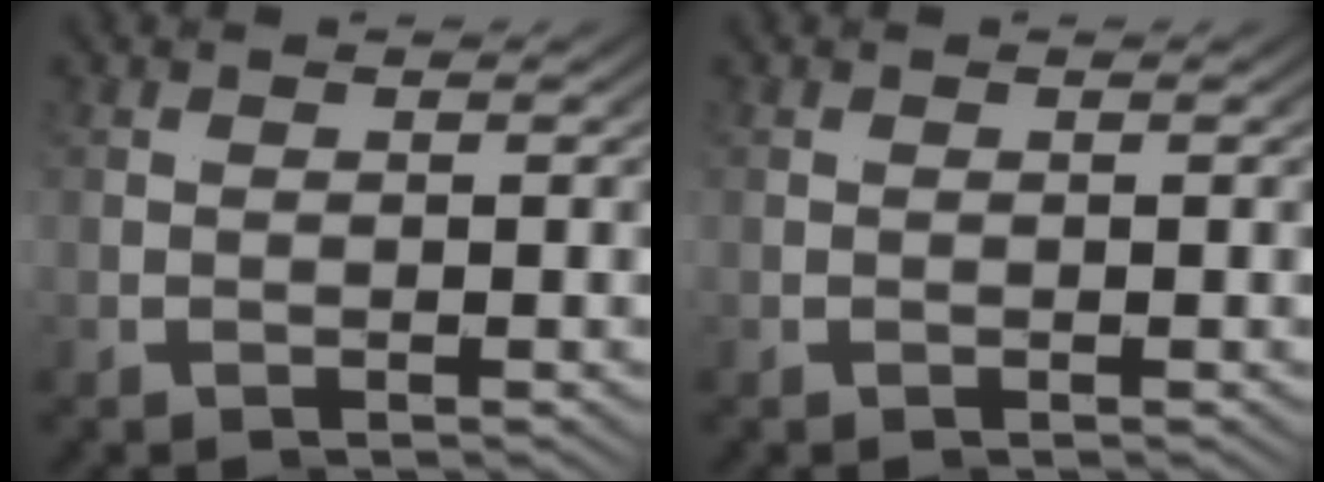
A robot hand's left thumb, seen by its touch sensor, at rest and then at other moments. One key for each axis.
{"total": 0.0}